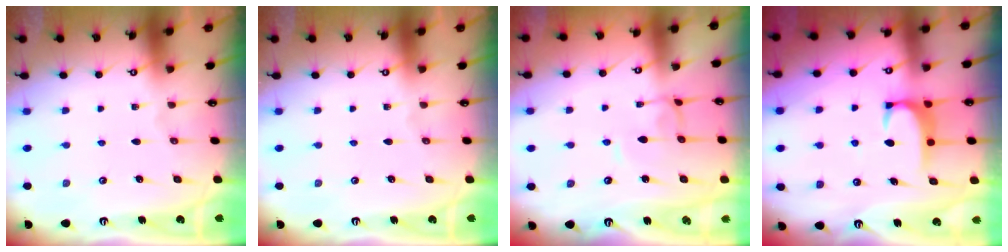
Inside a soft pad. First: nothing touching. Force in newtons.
{"total": 0.0}
{"total": 1.4, "press": 1.3, "slide": 0.4}
{"total": 2.0, "press": 2.0, "slide": 0.6}